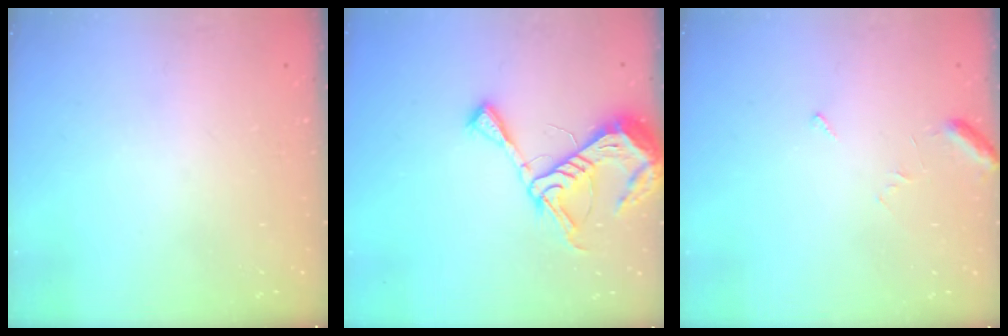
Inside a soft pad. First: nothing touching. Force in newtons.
{"total": 10.5, "press": 10.4, "slide": 1.1}
{"total": 5.1, "press": 5.1, "slide": 0.5}